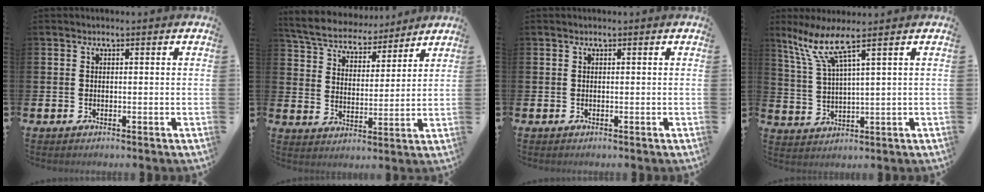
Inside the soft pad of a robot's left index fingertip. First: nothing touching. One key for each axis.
{"total": 6.1, "fx": 5.8, "fy": 1.6, "fz": 0.6, "tx": -0.049, "ty": -0.039, "tz": 0.101}
{"total": 0.0}
{"total": 7.0, "fx": 5.0, "fy": 0.5, "fz": 4.9, "tx": -0.118, "ty": -0.011, "tz": 0.087}